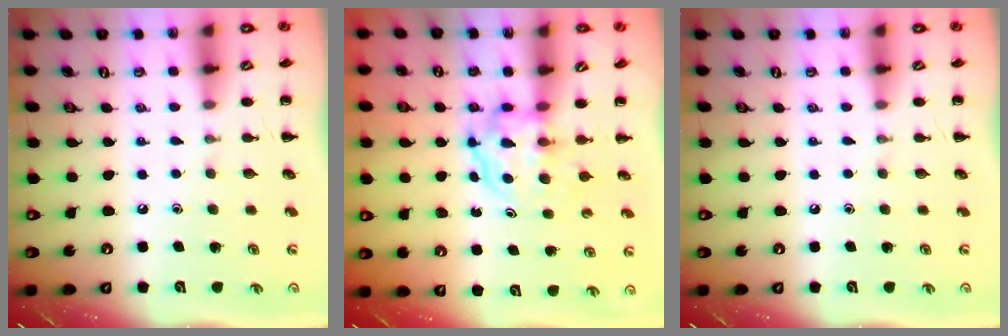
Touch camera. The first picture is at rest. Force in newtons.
{"total": 3.7, "press": 3.7, "slide": 0.2}
{"total": 0.0}